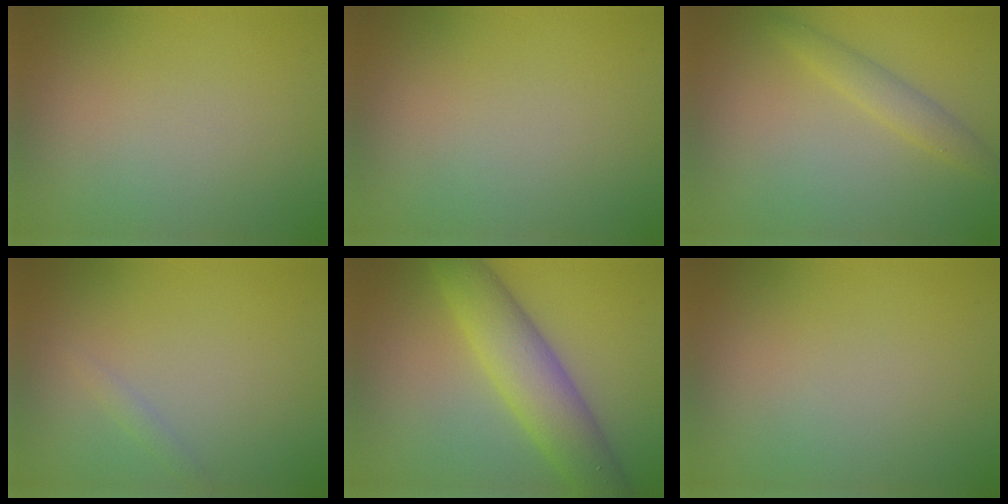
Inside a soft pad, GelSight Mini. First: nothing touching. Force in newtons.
{"total": 0.0}
{"total": 2.0, "press": 2.0, "slide": 0.1}
{"total": 0.8, "press": 0.8, "slide": 0.0}
{"total": 6.6, "press": 6.6, "slide": 0.1}
{"total": 0.0}